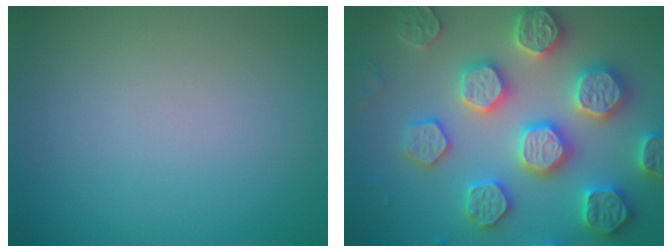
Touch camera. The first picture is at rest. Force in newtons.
{"total": 7.2, "press": 6.9, "slide": 1.7}